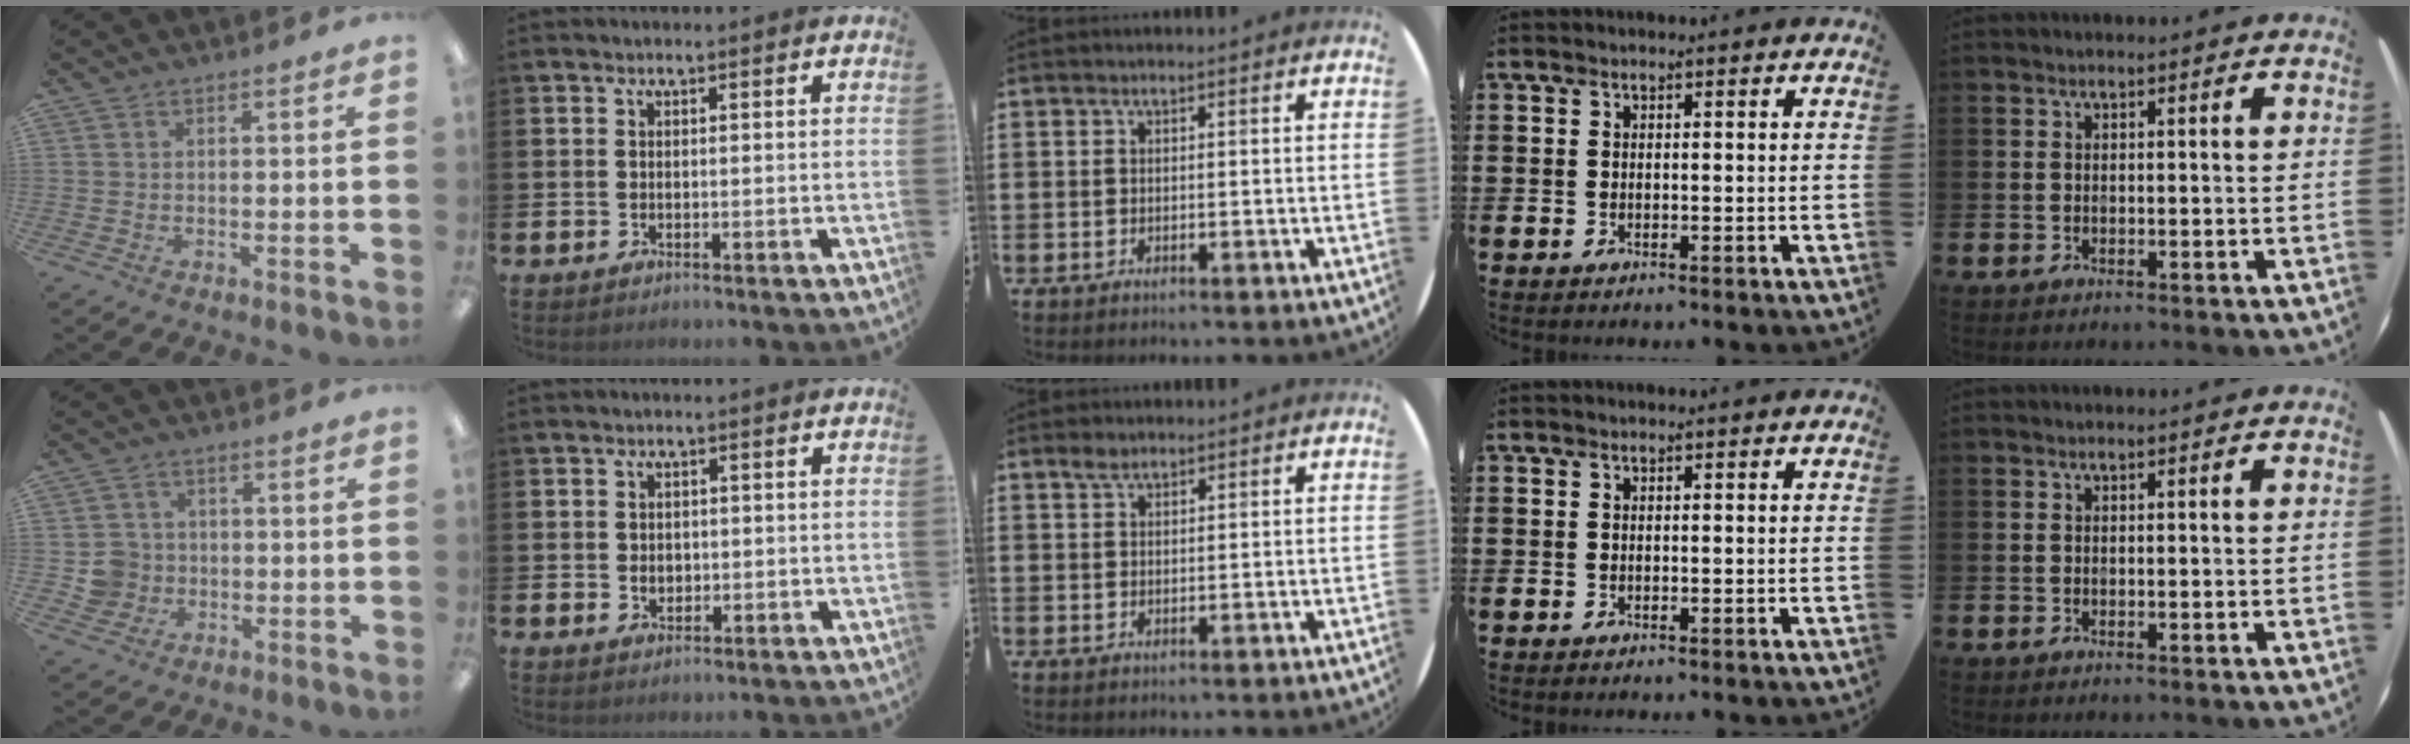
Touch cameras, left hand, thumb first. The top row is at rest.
{"thumb": {"total": 5.8, "force": [-0.6, 5.7, 0.8], "torque": [-0.025, 0.012, -0.006]}, "index": {"total": 1.6, "force": [0.2, 1.3, 0.7], "torque": [-0.004, 0.005, -0.001]}, "middle": {"total": 1.5, "force": [1.3, 0.6, 0.6], "torque": [-0.007, 0.000, 0.022]}}